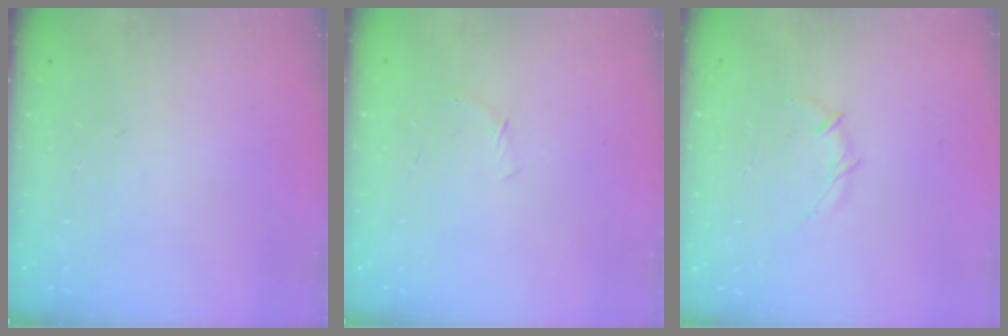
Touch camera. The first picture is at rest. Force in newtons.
{"total": 3.3, "press": 3.2, "slide": 1.0}
{"total": 4.6, "press": 4.5, "slide": 1.1}